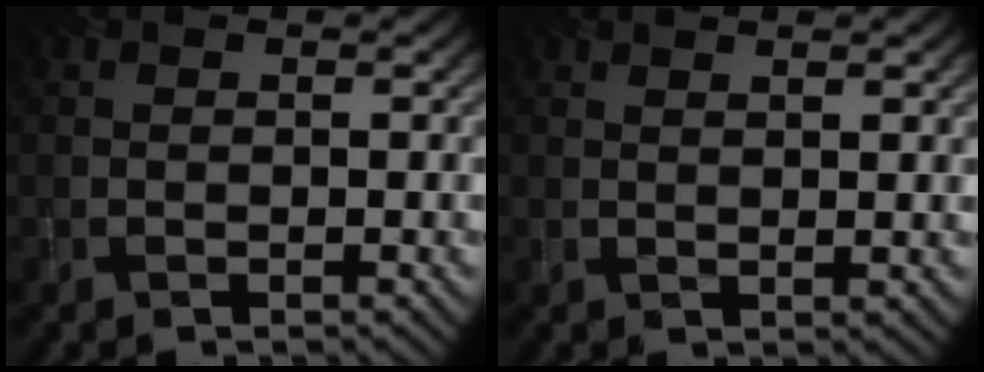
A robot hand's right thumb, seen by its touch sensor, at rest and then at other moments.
{"total": 1.9, "force": [1.4, 0.0, 1.3], "torque": [-0.016, -0.002, 0.025]}